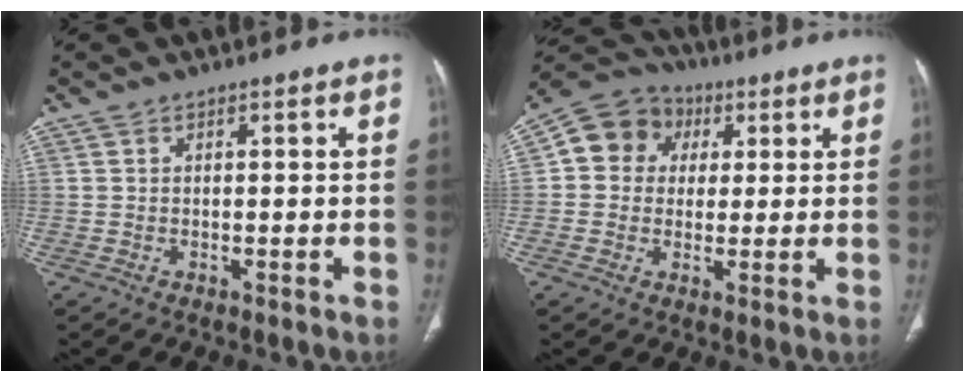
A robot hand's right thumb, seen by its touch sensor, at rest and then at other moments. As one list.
[{"total": 10.1, "force": [2.2, 9.0, 4.1], "torque": [-0.049, 0.012, 0.024]}]